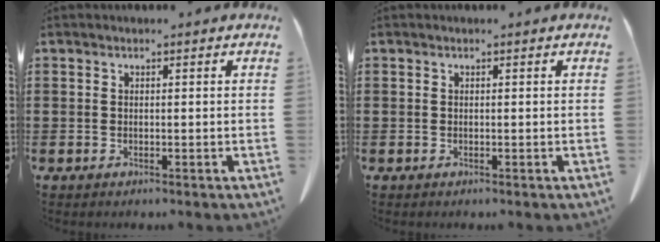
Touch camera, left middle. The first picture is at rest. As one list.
[{"total": 0.0}]